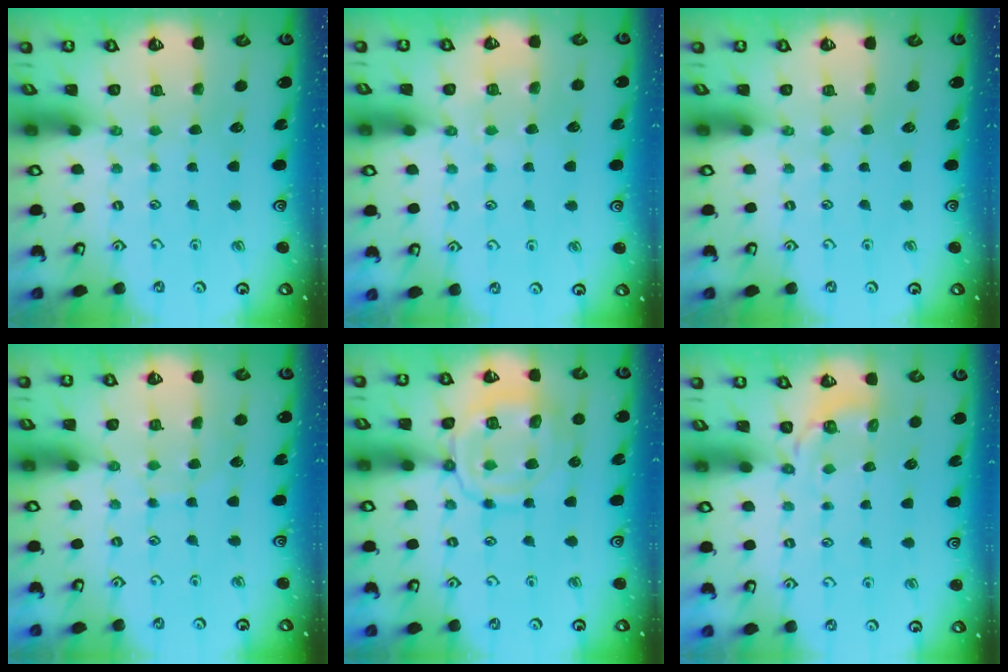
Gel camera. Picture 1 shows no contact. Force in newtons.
{"total": 5.1, "press": 5.1, "slide": 0.6}
{"total": 0.0}
{"total": 4.8, "press": 4.7, "slide": 0.5}
{"total": 13.7, "press": 13.7, "slide": 1.1}
{"total": 3.5, "press": 2.6, "slide": 2.4}